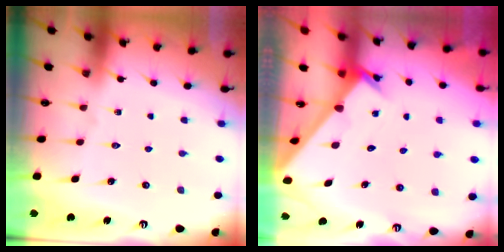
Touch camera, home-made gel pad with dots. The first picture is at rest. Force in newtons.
{"total": 1.5, "press": 1.5, "slide": 0.1}